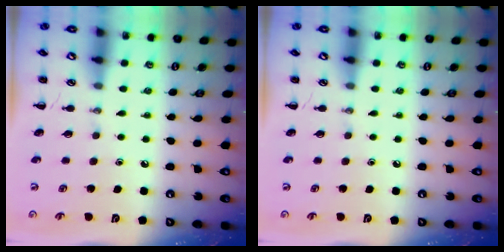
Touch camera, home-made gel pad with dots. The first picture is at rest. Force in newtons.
{"total": 0.0}